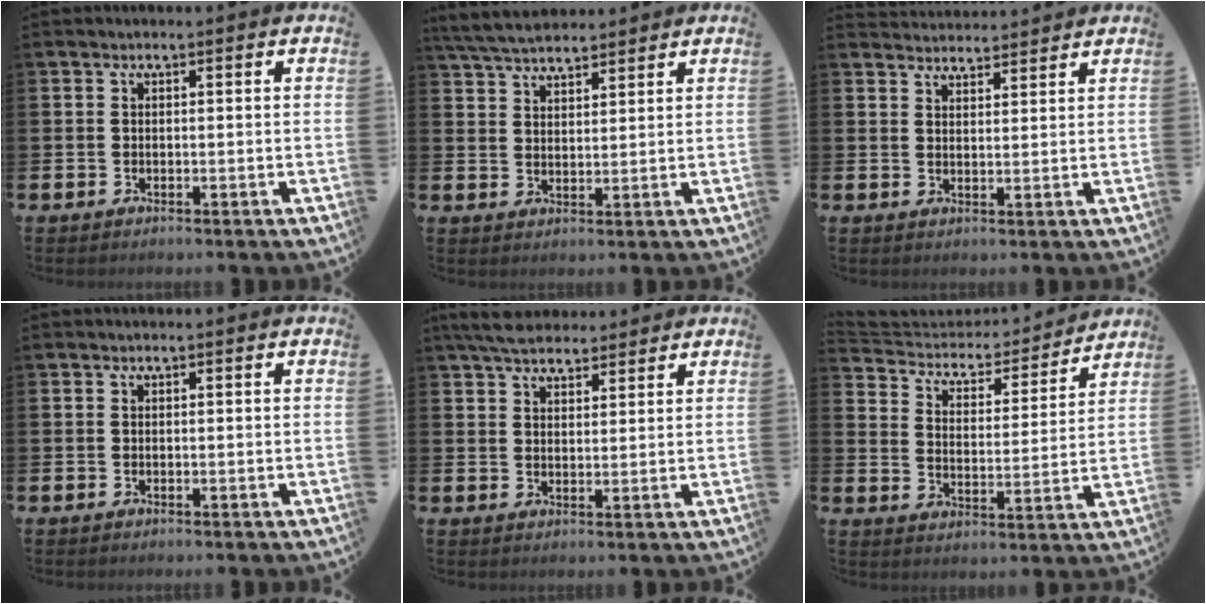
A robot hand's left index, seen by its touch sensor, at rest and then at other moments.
{"total": 4.9, "force": [4.7, 0.9, 1.0], "torque": [-0.041, -0.016, 0.087]}
{"total": 3.5, "force": [3.5, 0.5, -0.3], "torque": [-0.002, -0.018, 0.064]}
{"total": 0.0}
{"total": 5.4, "force": [5.0, 1.5, 1.2], "torque": [-0.038, -0.017, 0.093]}
{"total": 4.9, "force": [4.4, 2.0, 0.7], "torque": [-0.047, -0.037, 0.069]}